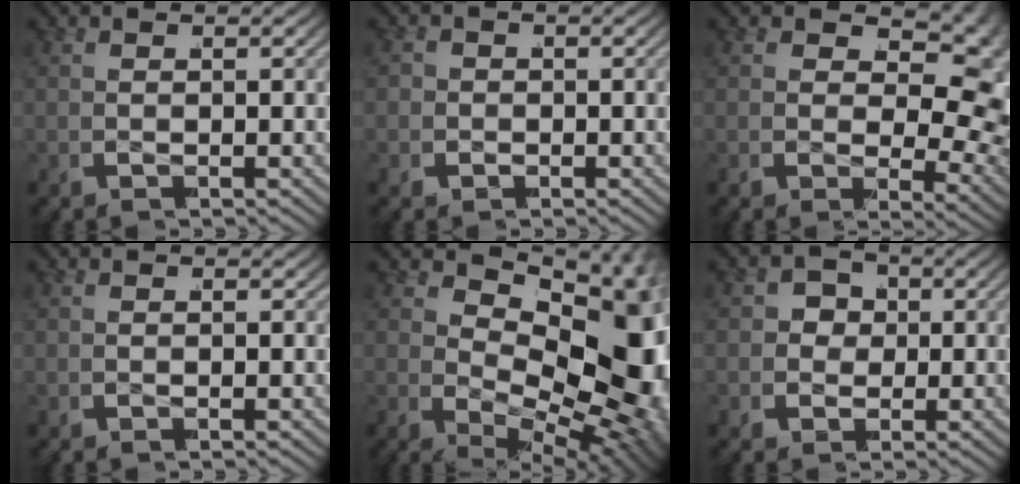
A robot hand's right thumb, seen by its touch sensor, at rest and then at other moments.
{"total": 1.4, "force": [-0.3, 1.4, 0.2], "torque": [-0.004, 0.001, -0.008]}
{"total": 10.0, "force": [-0.2, 6.0, 8.0], "torque": [-0.109, -0.019, 0.003]}
{"total": 0.0}
{"total": 18.3, "force": [-1.2, 11.2, 14.5], "torque": [-0.225, -0.042, 0.001]}
{"total": 5.1, "force": [0.3, 4.4, 2.5], "torque": [-0.049, -0.007, 0.002]}